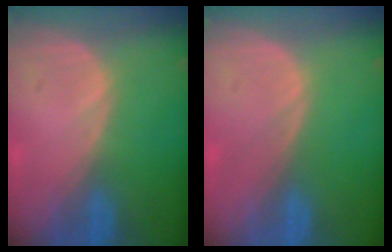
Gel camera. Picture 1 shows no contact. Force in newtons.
{"total": 0.0}